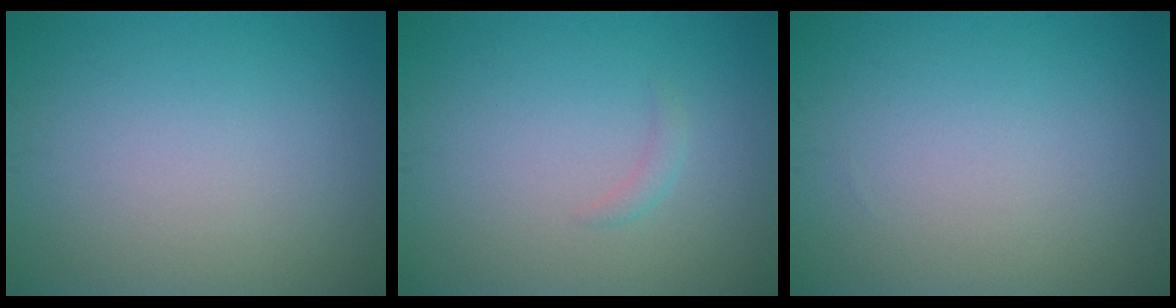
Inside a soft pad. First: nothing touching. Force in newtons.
{"total": 0.8, "press": 0.8, "slide": 0.0}
{"total": 0.0}